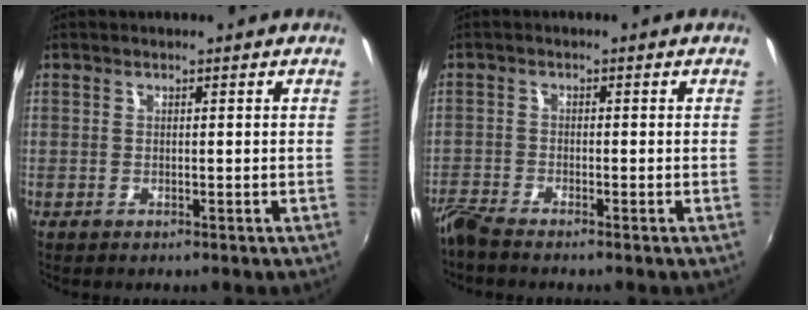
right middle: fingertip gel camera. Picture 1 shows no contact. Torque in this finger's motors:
{"motor_torque": [1.09, -1.05, 0.47, 0.21]}